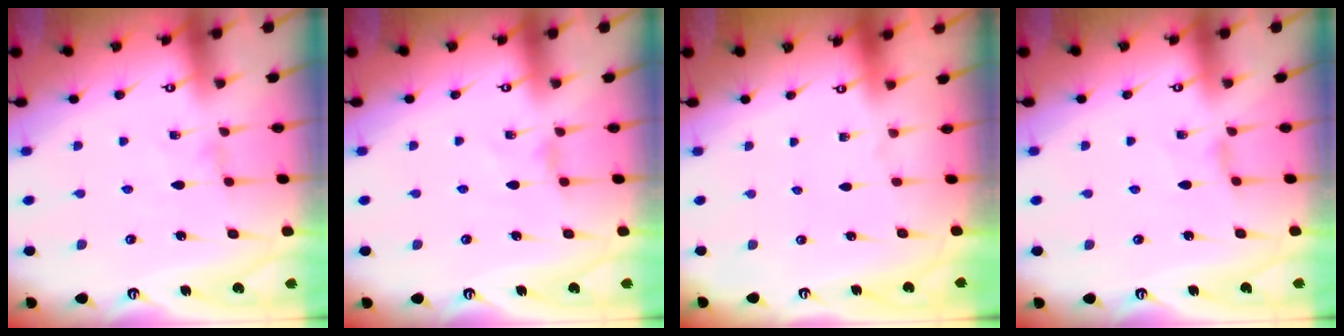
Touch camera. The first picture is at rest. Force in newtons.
{"total": 1.3, "press": 1.3, "slide": 0.4}
{"total": 0.0}
{"total": 2.2, "press": 2.2, "slide": 0.3}